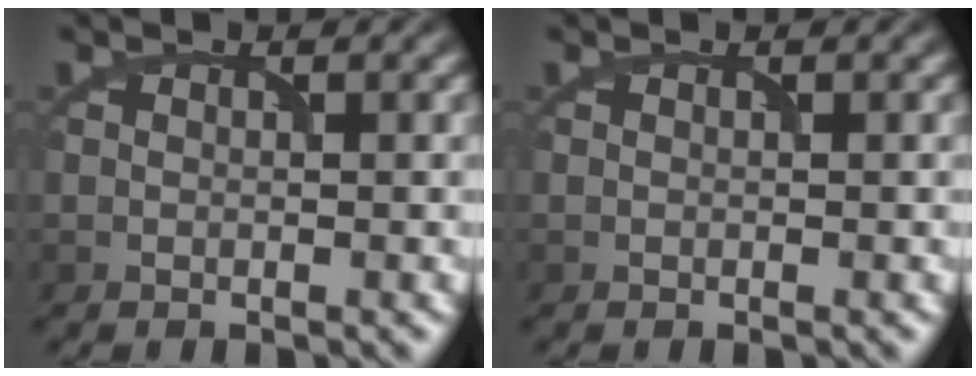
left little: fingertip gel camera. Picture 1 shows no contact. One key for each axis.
{"total": 0.0}